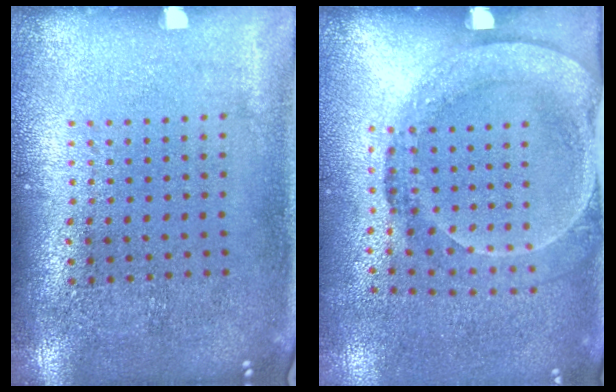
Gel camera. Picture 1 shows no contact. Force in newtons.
{"total": 1.6, "press": 1.2, "slide": 1.1}